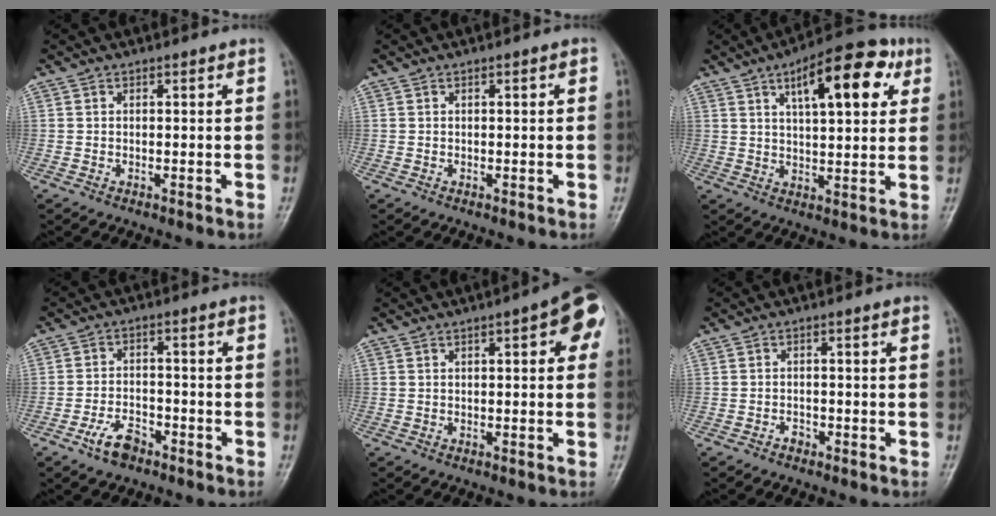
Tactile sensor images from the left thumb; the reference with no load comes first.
{"total": 0.6, "force": [0.1, 0.2, 0.6], "torque": [-0.010, 0.001, 0.001]}
{"total": 15.0, "force": [6.3, 5.9, 12.3], "torque": [-0.145, -0.002, 0.086]}
{"total": 5.5, "force": [-3.6, 2.8, 3.0], "torque": [-0.050, 0.027, -0.066]}
{"total": 6.6, "force": [2.1, 2.3, 5.8], "torque": [-0.056, 0.011, 0.014]}
{"total": 1.4, "force": [-1.1, 0.9, 0.4], "torque": [-0.008, 0.010, -0.019]}